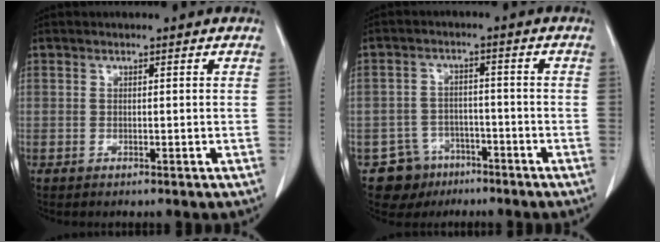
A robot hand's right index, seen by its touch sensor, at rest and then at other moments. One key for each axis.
{"total": 6.4, "fx": -3.8, "fy": 5.1, "fz": 0.1, "tx": 0.008, "ty": 0.012, "tz": -0.056}